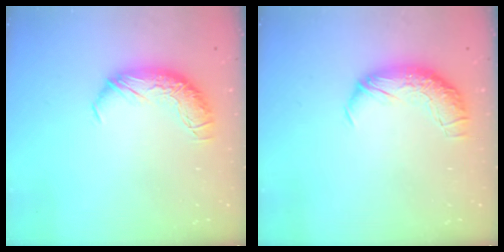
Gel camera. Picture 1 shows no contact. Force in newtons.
{"total": 2.3, "press": 1.0, "slide": 2.1}